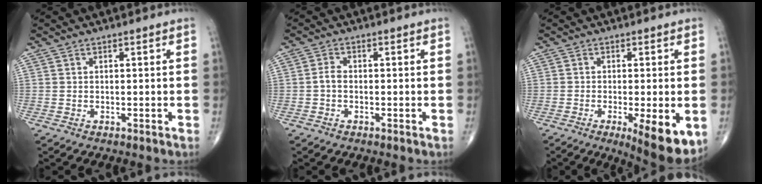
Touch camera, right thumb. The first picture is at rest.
{"total": 1.7, "force": [-0.5, 1.1, 1.3], "torque": [-0.023, 0.004, -0.014]}
{"total": 10.3, "force": [-3.3, 2.8, 9.4], "torque": [-0.128, -0.020, -0.044]}